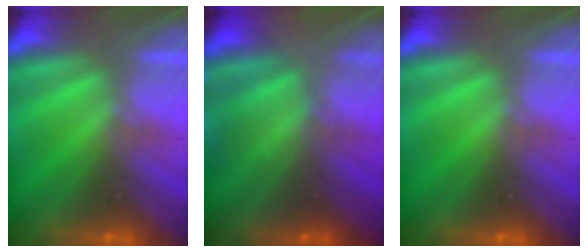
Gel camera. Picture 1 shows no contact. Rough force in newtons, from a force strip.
{"total": 1.7}
{"total": 0.0}